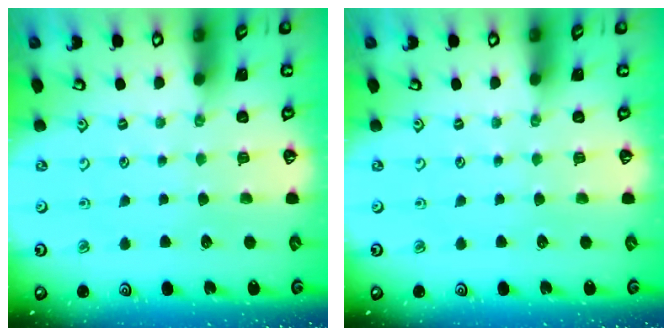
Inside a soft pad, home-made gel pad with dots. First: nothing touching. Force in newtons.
{"total": 0.0}